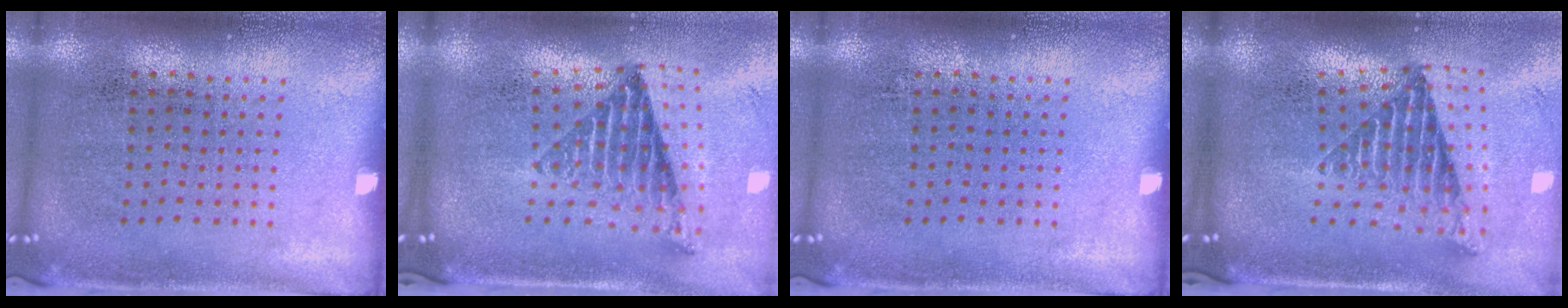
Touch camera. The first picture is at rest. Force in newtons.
{"total": 1.7, "press": 1.4, "slide": 1.0}
{"total": 0.0}
{"total": 2.5, "press": 1.7, "slide": 1.9}